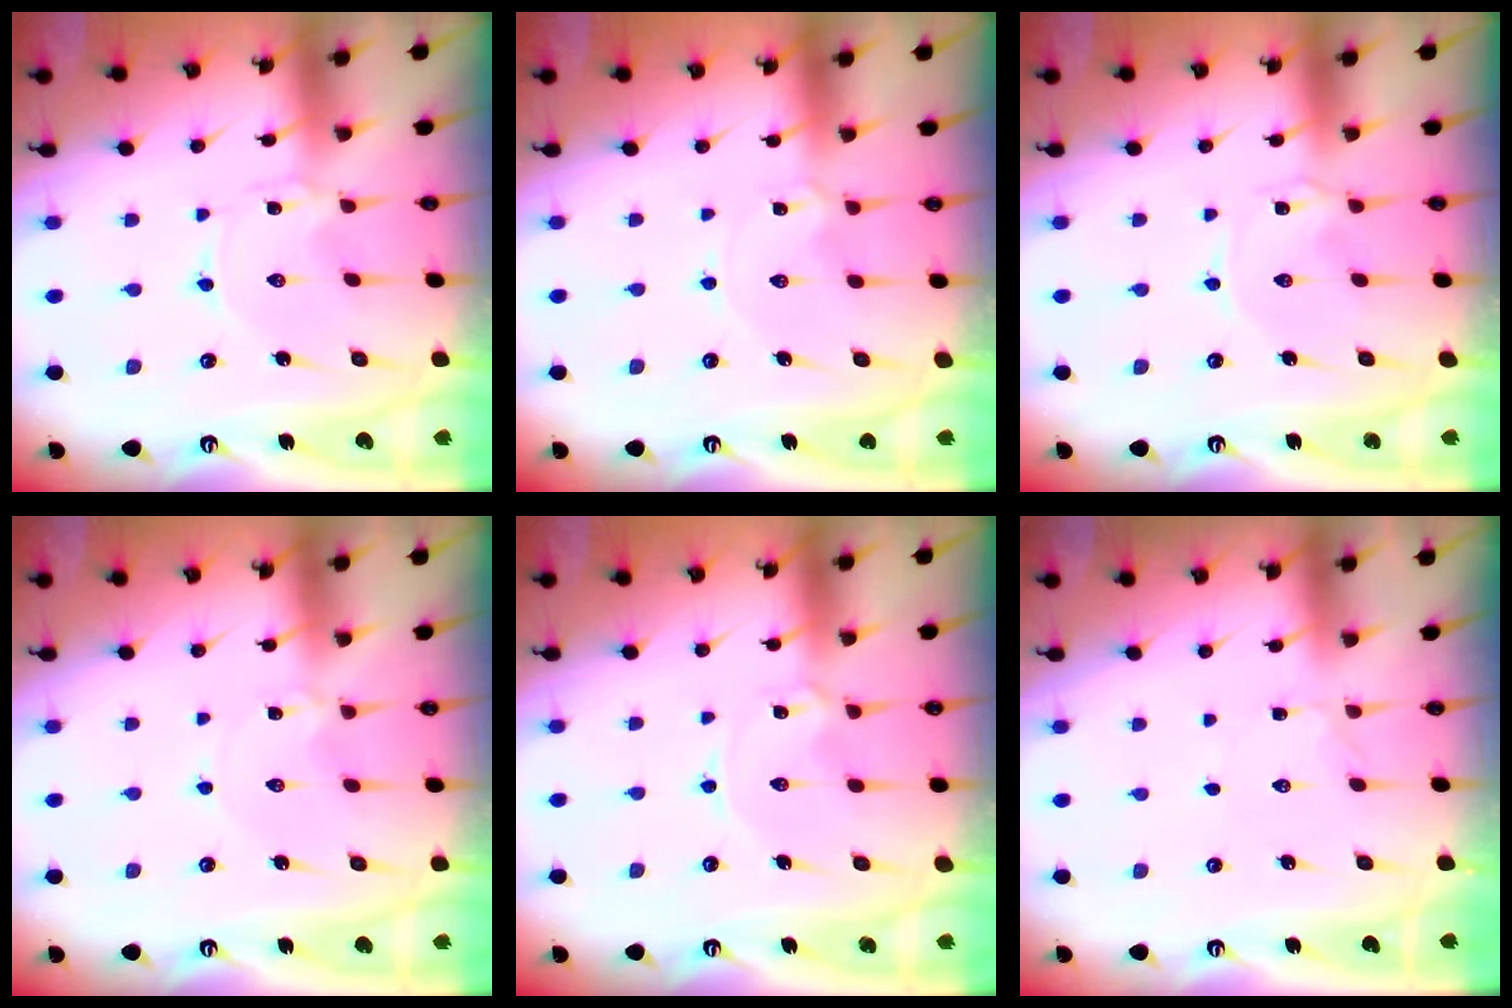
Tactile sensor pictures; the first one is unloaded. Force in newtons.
{"total": 1.8, "press": 1.8, "slide": 0.3}
{"total": 0.6, "press": 0.5, "slide": 0.2}
{"total": 0.9, "press": 0.9, "slide": 0.2}
{"total": 1.6, "press": 1.5, "slide": 0.2}
{"total": 1.4, "press": 1.4, "slide": 0.3}